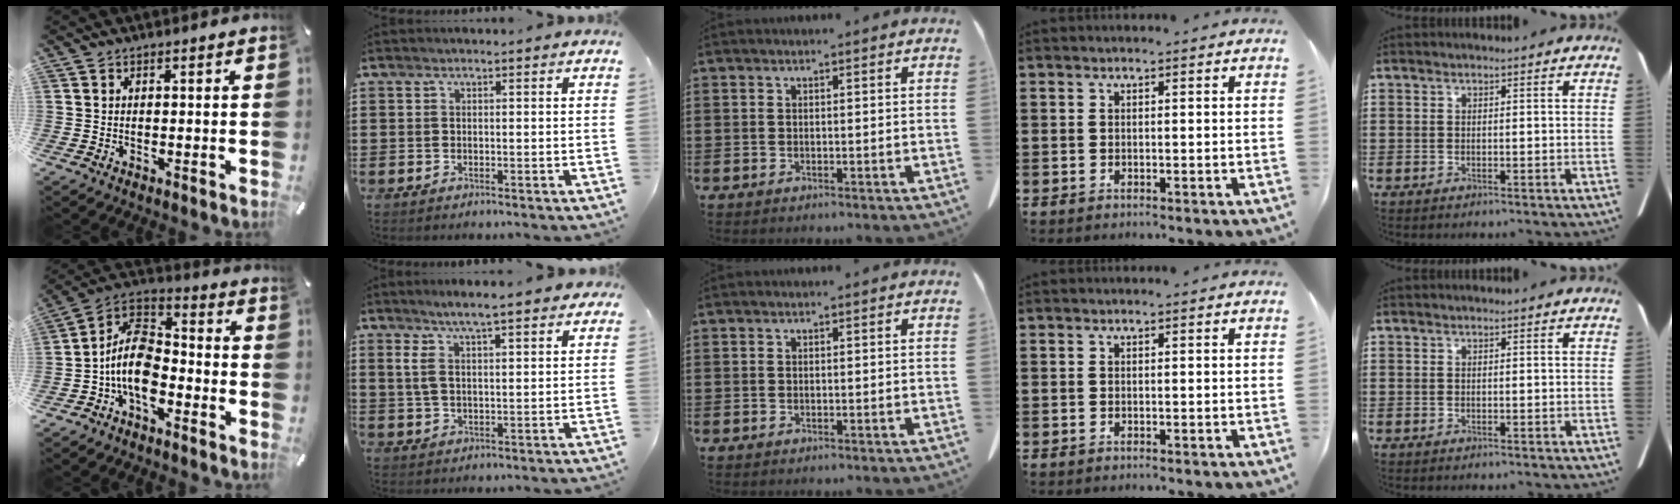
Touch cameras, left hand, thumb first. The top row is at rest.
{"thumb": {"total": 12.4, "force": [-5.7, 7.6, 7.9], "torque": [-0.174, 0.020, -0.110]}, "index": {"total": 6.8, "force": [4.4, 1.8, 4.9], "torque": [-0.107, 0.003, 0.076]}}